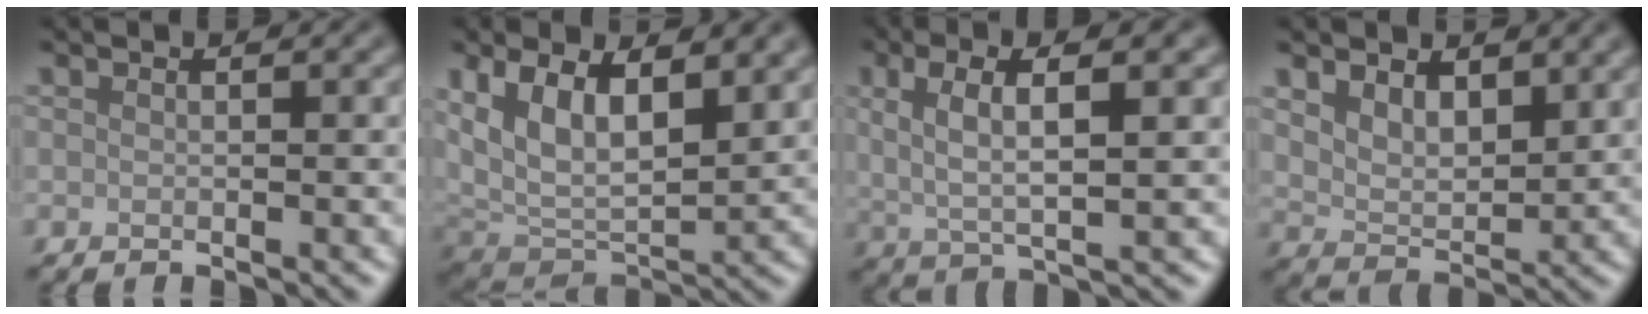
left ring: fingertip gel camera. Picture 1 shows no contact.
{"total": 9.4, "force": [3.6, 4.7, 7.3], "torque": [-0.146, -0.005, 0.062]}
{"total": 5.8, "force": [1.6, 1.7, 5.3], "torque": [-0.100, 0.003, 0.028]}
{"total": 4.0, "force": [2.2, 2.4, 2.3], "torque": [-0.055, -0.012, 0.040]}